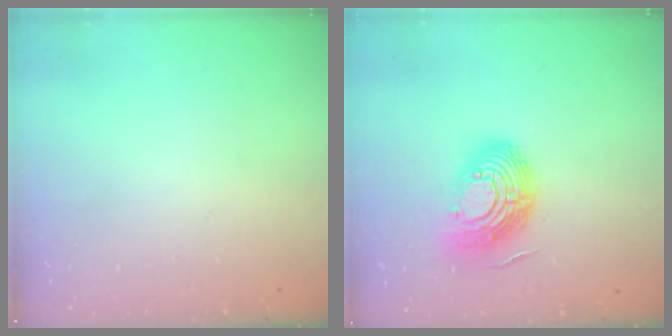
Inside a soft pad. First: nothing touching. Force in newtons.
{"total": 14.7, "press": 14.6, "slide": 1.2}